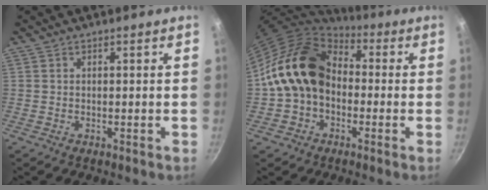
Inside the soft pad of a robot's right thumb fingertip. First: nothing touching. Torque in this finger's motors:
{"motor_torque": [0.72, 1.06, 0.46, 0.20, 0.39]}